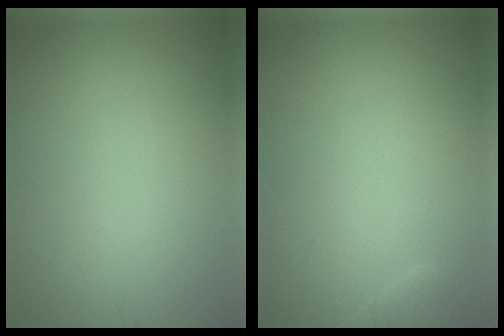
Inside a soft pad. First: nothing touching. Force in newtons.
{"total": 1.1, "press": 1.1, "slide": 0.1}